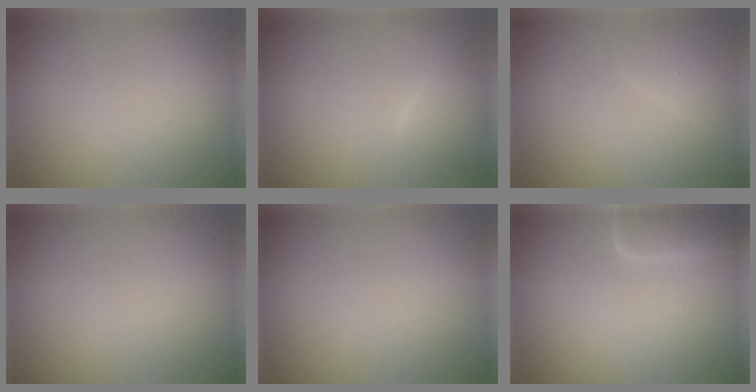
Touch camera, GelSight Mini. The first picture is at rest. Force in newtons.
{"total": 1.8, "press": 1.8, "slide": 0.2}
{"total": 1.4, "press": 1.4, "slide": 0.1}
{"total": 0.0}
{"total": 0.0}
{"total": 2.9, "press": 2.9, "slide": 0.2}